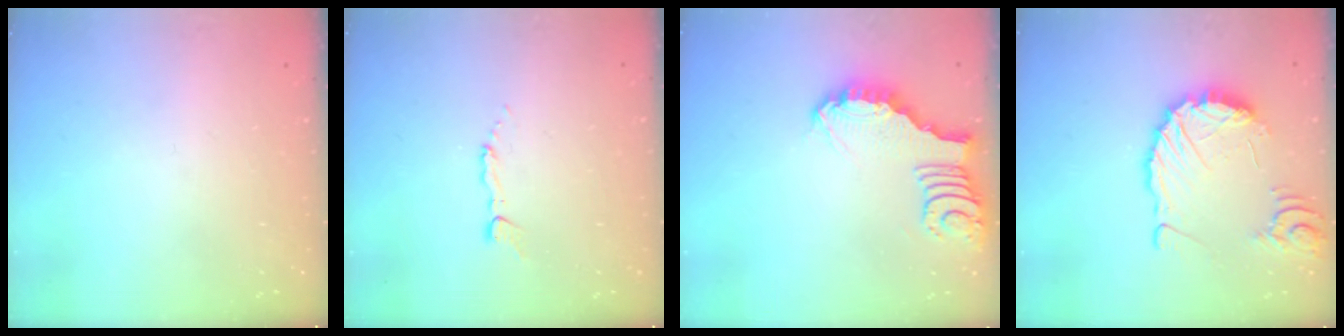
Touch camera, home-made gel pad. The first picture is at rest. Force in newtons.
{"total": 3.0, "press": 3.0, "slide": 0.2}
{"total": 3.0, "press": 3.0, "slide": 0.1}
{"total": 10.3, "press": 10.2, "slide": 1.4}